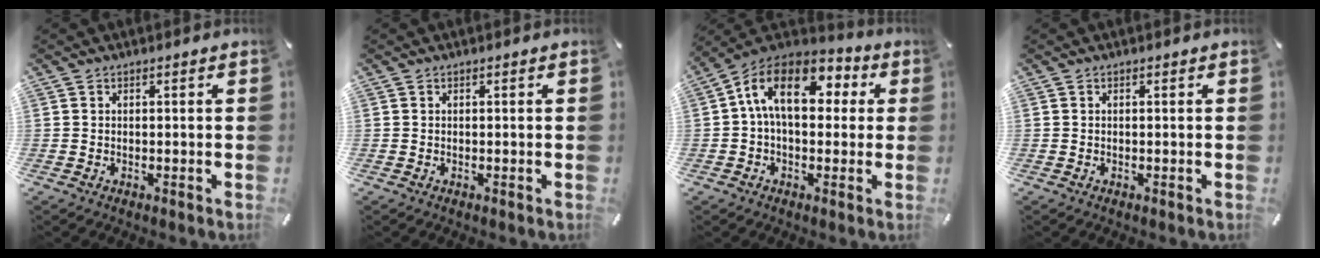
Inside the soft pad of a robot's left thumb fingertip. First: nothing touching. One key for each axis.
{"total": 0.0}
{"total": 14.8, "fx": 3.0, "fy": 9.0, "fz": 11.4, "tx": -0.210, "ty": 0.004, "tz": 0.050}
{"total": 0.0}